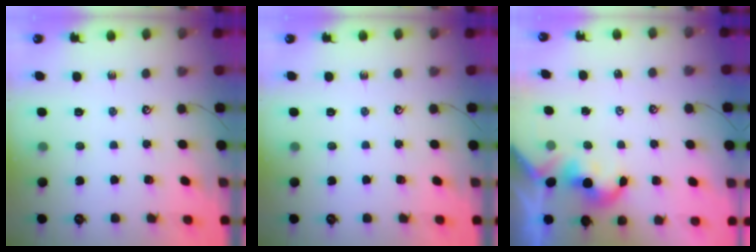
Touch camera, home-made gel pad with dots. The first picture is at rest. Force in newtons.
{"total": 0.0}
{"total": 2.2, "press": 2.1, "slide": 0.3}